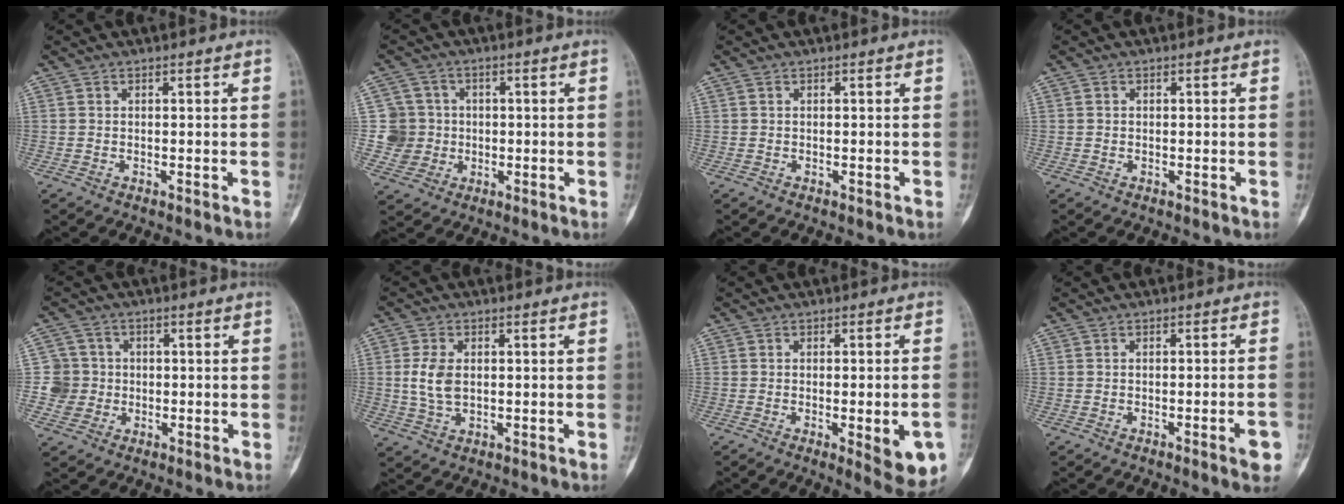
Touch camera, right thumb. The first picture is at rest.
{"total": 6.9, "force": [-0.2, 6.9, 0.5], "torque": [0.024, 0.012, -0.004]}
{"total": 0.0}
{"total": 0.0}
{"total": 5.9, "force": [-0.4, 5.9, 0.4], "torque": [0.029, 0.013, -0.013]}
{"total": 5.9, "force": [0.4, 3.8, 4.5], "torque": [-0.090, 0.001, 0.012]}
{"total": 10.6, "force": [-3.1, 3.1, 9.6], "torque": [-0.110, -0.001, -0.028]}
{"total": 4.1, "force": [-1.8, 0.5, 3.6], "torque": [-0.044, 0.008, -0.023]}